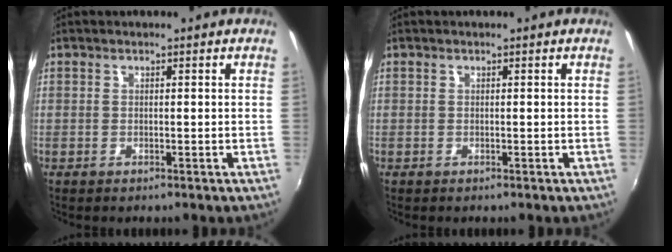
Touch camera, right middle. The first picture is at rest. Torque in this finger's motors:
{"motor_torque": [0.00, 0.00, 0.00, 0.01]}